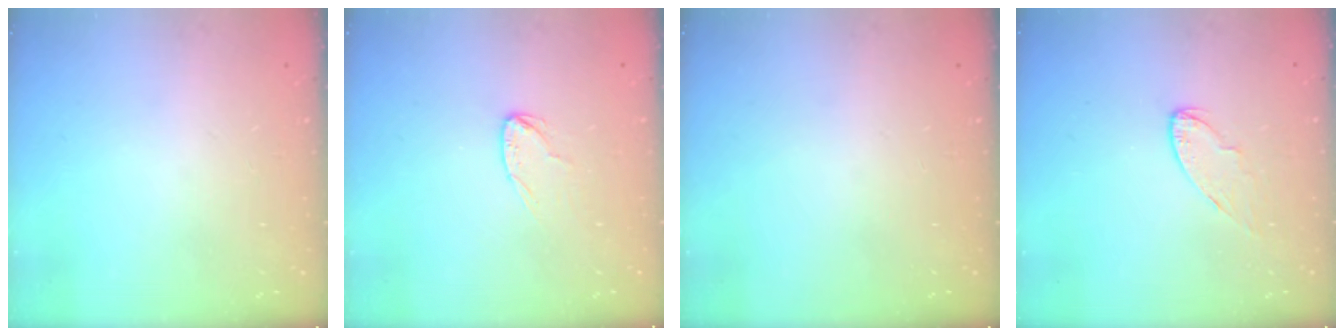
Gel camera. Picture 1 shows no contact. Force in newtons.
{"total": 4.7, "press": 4.7, "slide": 0.4}
{"total": 0.0}
{"total": 6.0, "press": 6.0, "slide": 0.5}